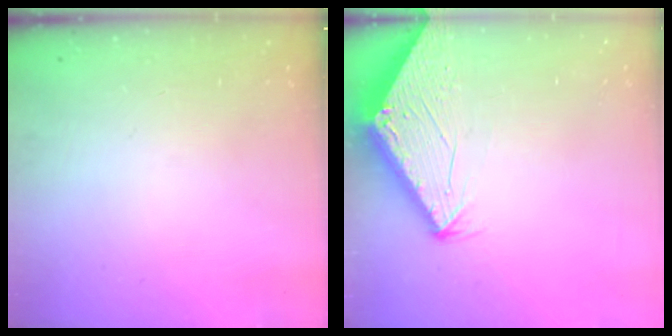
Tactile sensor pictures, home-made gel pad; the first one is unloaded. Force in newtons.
{"total": 2.8, "press": 2.8, "slide": 0.1}